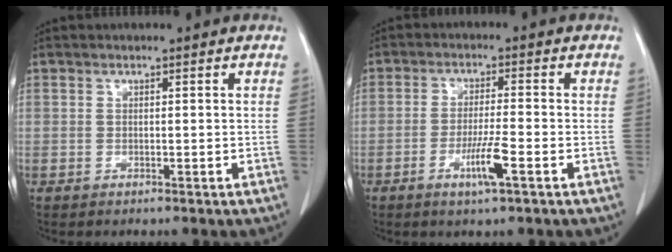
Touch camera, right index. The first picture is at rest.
{"total": 5.5, "force": [-2.5, 0.0, 4.9], "torque": [-0.092, -0.009, -0.046]}